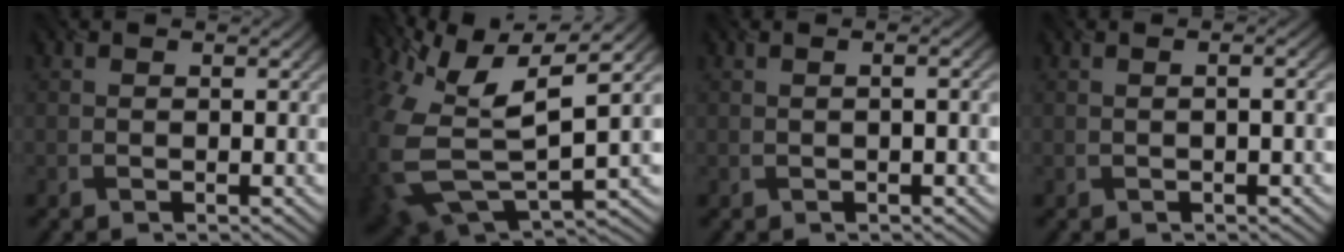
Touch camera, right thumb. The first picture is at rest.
{"total": 12.6, "force": [1.7, 6.6, 10.6], "torque": [-0.264, -0.019, 0.039]}
{"total": 1.7, "force": [0.0, 0.5, 1.7], "torque": [-0.018, 0.008, -0.003]}
{"total": 2.0, "force": [0.0, 0.6, 1.9], "torque": [-0.020, 0.009, -0.004]}